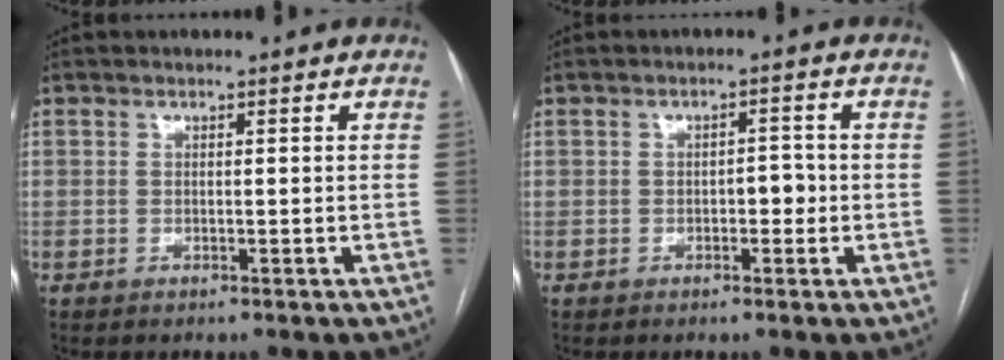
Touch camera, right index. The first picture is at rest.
{"total": 2.5, "force": [-0.6, 1.3, 2.0], "torque": [-0.020, 0.008, -0.008]}